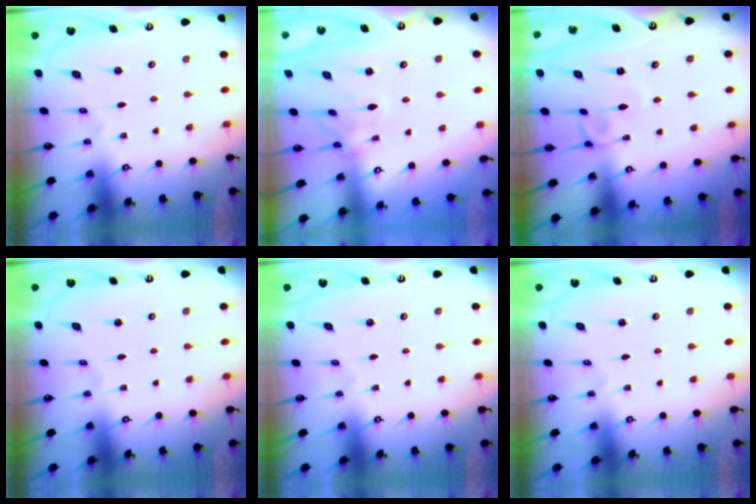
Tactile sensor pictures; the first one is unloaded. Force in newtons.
{"total": 1.0, "press": 0.6, "slide": 0.9}
{"total": 2.4, "press": 2.4, "slide": 0.3}
{"total": 0.0}
{"total": 0.0}
{"total": 0.0}